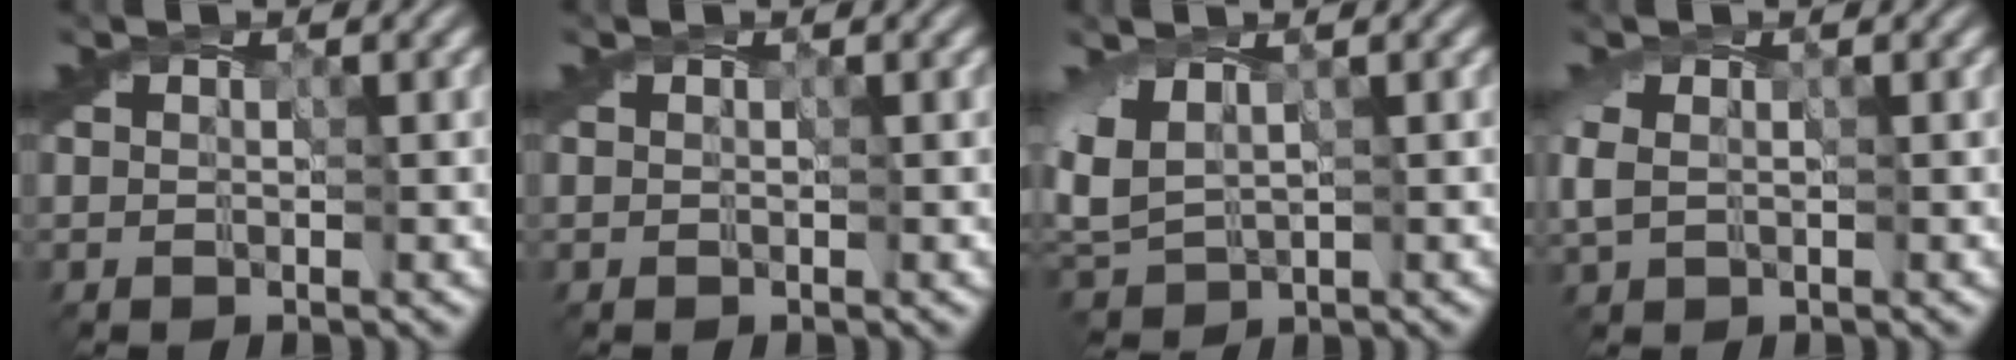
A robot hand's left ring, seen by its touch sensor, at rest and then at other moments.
{"total": 0.0}
{"total": 3.9, "force": [1.4, 2.2, 2.9], "torque": [-0.081, 0.003, 0.031]}
{"total": 1.6, "force": [0.2, 1.1, 1.2], "torque": [-0.035, 0.004, -0.001]}